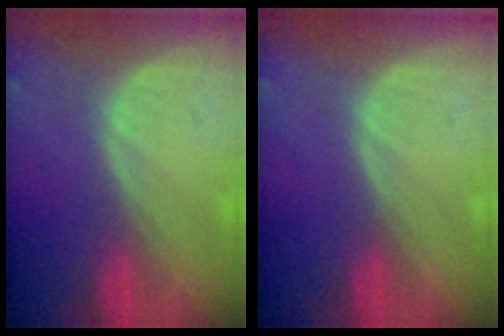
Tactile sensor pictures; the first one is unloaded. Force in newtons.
{"total": 0.0}